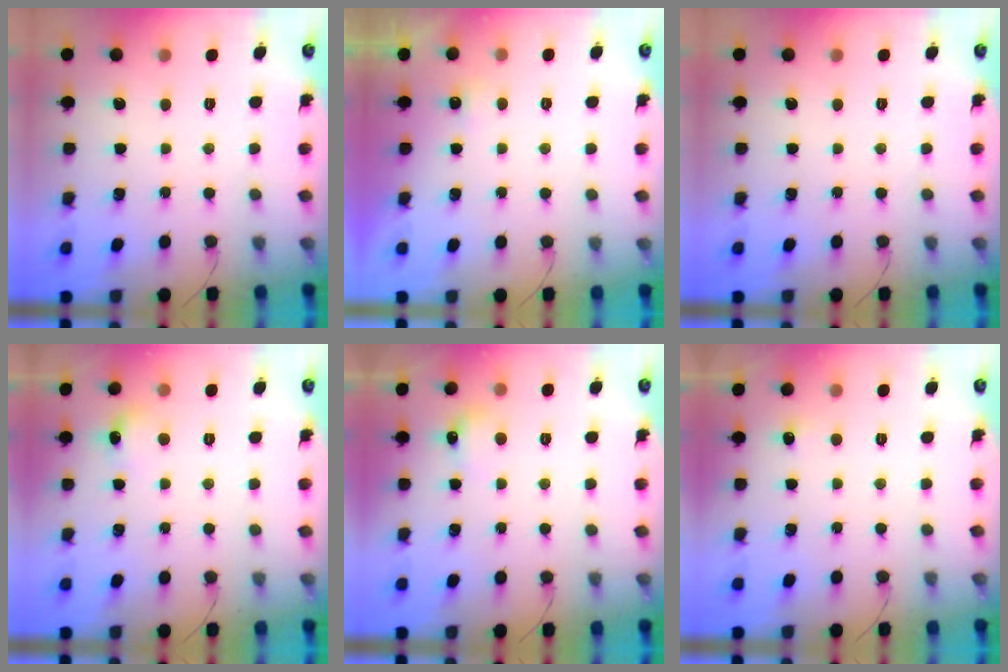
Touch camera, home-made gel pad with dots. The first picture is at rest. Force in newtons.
{"total": 2.3, "press": 2.2, "slide": 0.7}
{"total": 0.0}
{"total": 6.7, "press": 6.6, "slide": 1.4}
{"total": 6.3, "press": 6.1, "slide": 1.5}
{"total": 3.3, "press": 3.1, "slide": 0.9}